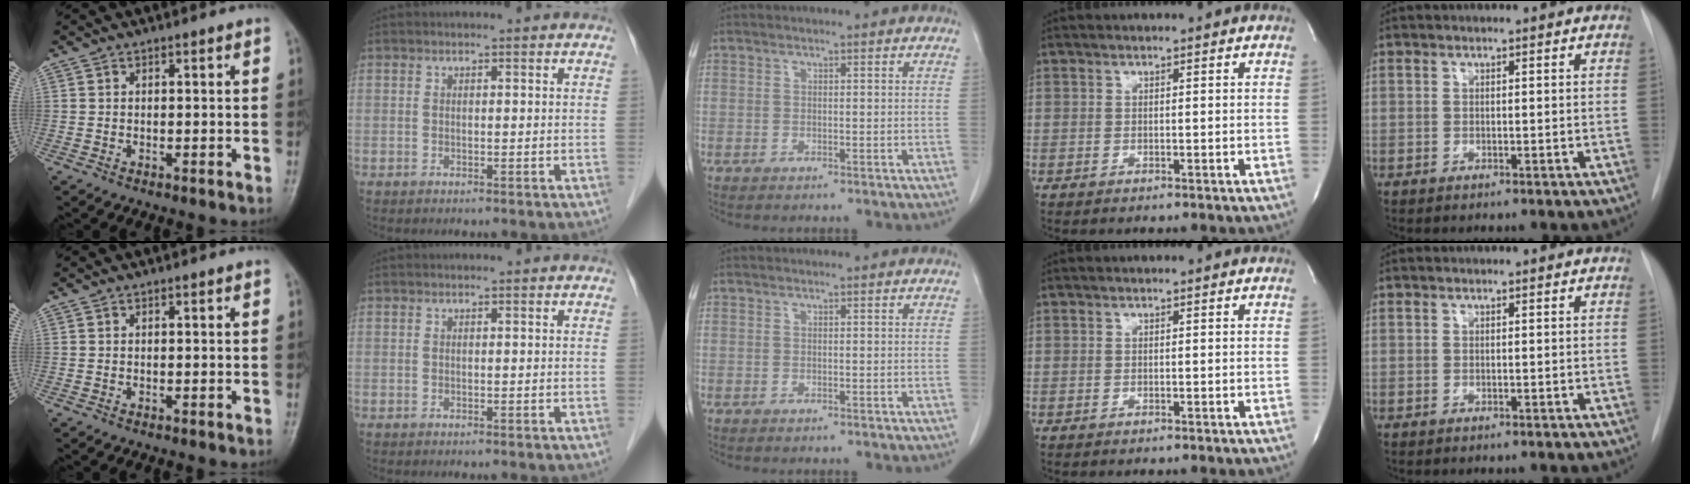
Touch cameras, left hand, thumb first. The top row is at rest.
{}